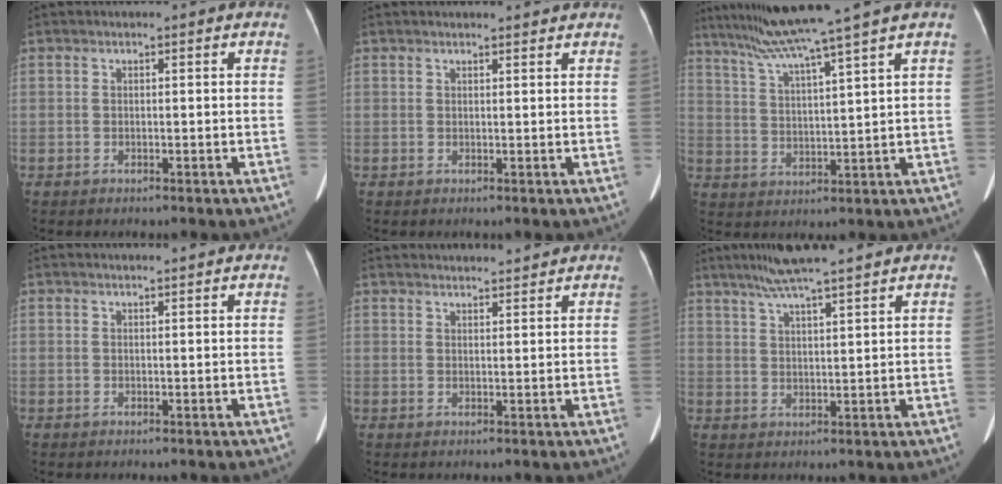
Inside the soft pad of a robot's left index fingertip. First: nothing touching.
{"total": 3.9, "force": [3.8, 0.4, 0.9], "torque": [-0.013, 0.013, 0.041]}
{"total": 12.6, "force": [9.9, -2.8, 7.3], "torque": [-0.126, 0.007, 0.162]}
{"total": 4.4, "force": [4.2, -0.1, 1.4], "torque": [-0.018, 0.023, 0.047]}
{"total": 10.3, "force": [10.0, 1.0, 2.4], "torque": [-0.028, 0.028, 0.128]}
{"total": 10.6, "force": [8.8, -0.4, 6.0], "torque": [-0.101, 0.032, 0.133]}